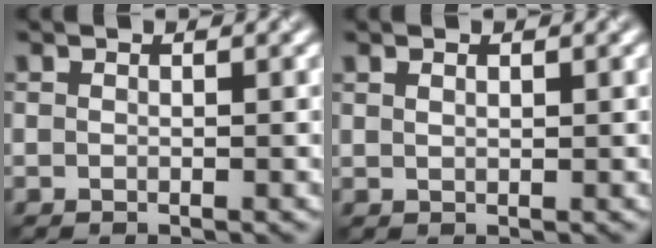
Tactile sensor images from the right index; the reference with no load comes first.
{"total": 0.7, "force": [0.5, 0.3, 0.5], "torque": [-0.010, 0.000, 0.011]}